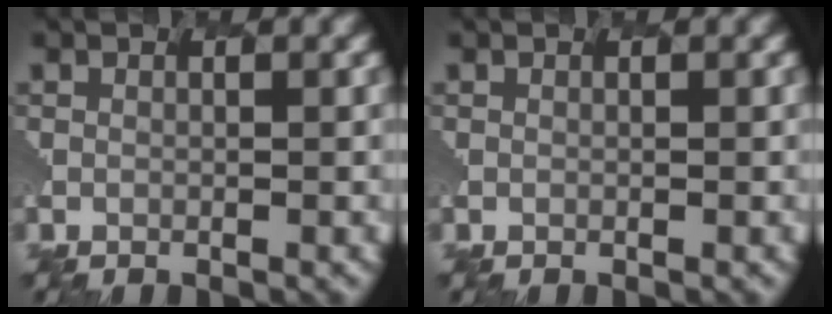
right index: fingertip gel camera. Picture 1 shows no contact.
{"total": 0.0}